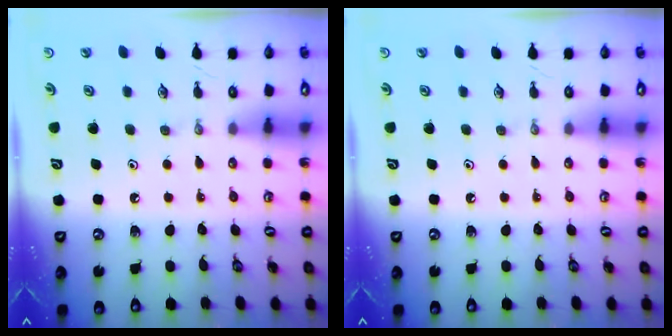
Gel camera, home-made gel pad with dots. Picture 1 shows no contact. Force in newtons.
{"total": 0.0}